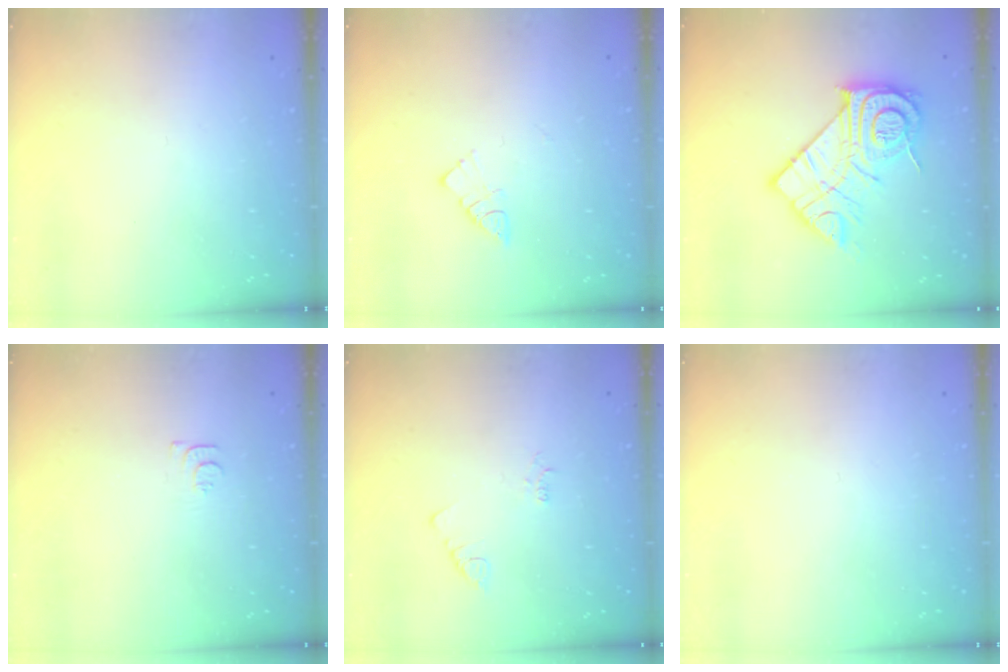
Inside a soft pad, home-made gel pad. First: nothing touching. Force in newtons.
{"total": 5.6, "press": 5.6, "slide": 0.2}
{"total": 17.8, "press": 17.8, "slide": 1.2}
{"total": 3.7, "press": 3.6, "slide": 0.5}
{"total": 1.9, "press": 1.9, "slide": 0.3}
{"total": 0.0}